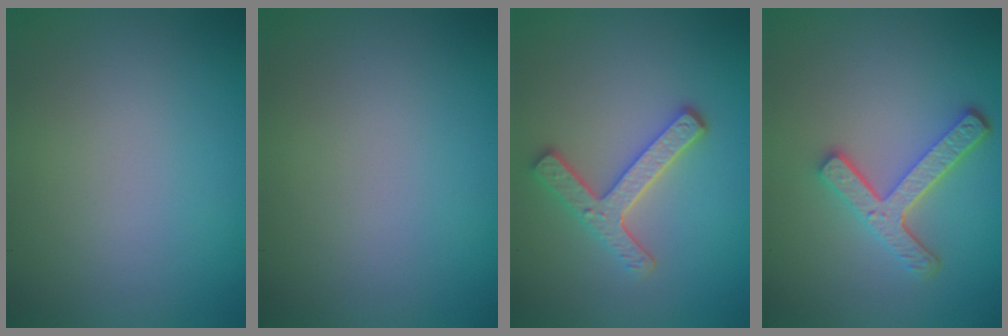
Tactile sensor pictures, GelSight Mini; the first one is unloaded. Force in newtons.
{"total": 0.0}
{"total": 3.6, "press": 3.0, "slide": 2.0}
{"total": 4.4, "press": 3.3, "slide": 2.8}